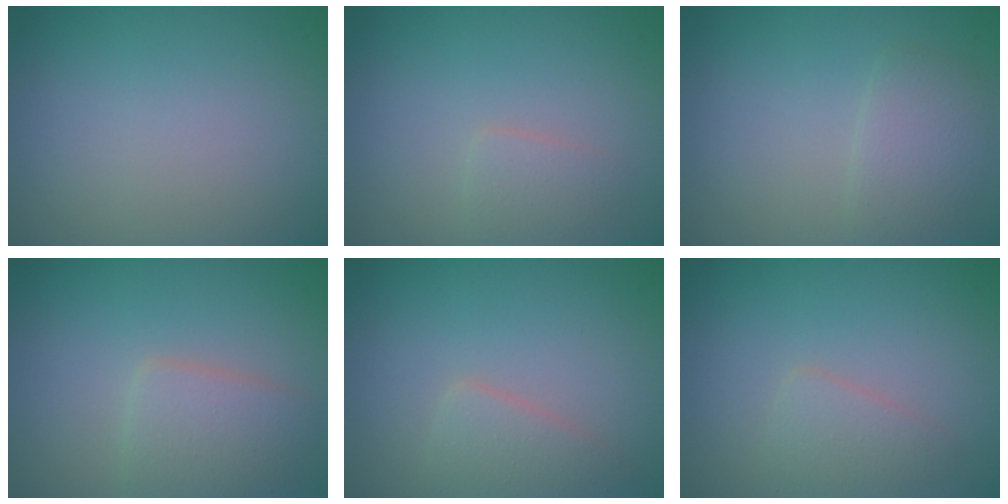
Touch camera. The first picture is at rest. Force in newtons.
{"total": 1.4, "press": 1.4, "slide": 0.1}
{"total": 2.3, "press": 2.3, "slide": 0.0}
{"total": 3.1, "press": 3.1, "slide": 0.2}
{"total": 2.4, "press": 2.4, "slide": 0.1}
{"total": 1.9, "press": 1.9, "slide": 0.0}